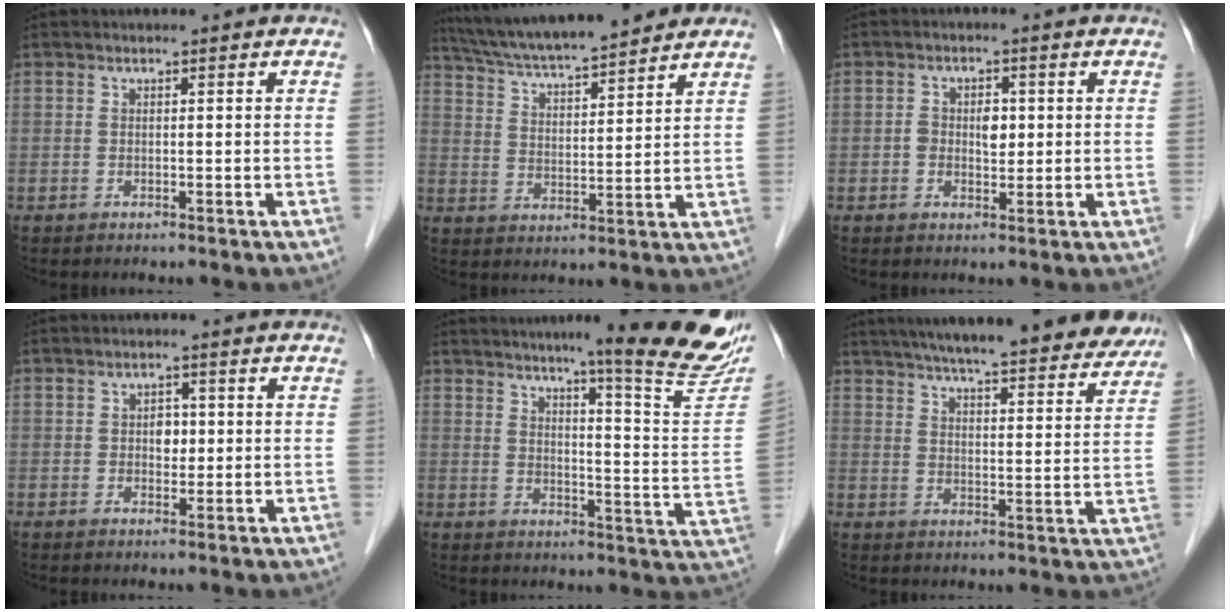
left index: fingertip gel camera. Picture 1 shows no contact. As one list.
[{"total": 15.4, "force": [13.7, 1.2, 6.9], "torque": [-0.122, 0.024, 0.225]}, {"total": 3.3, "force": [0.1, 2.0, 2.6], "torque": [-0.040, 0.007, 0.005]}, {"total": 2.3, "force": [0.1, 1.7, 1.6], "torque": [-0.023, 0.005, 0.003]}, {"total": 18.6, "force": [14.7, -0.2, 11.3], "torque": [-0.134, -0.059, 0.176]}, {"total": 25.5, "force": [22.1, 4.3, 12.0], "torque": [-0.187, -0.001, 0.280]}]